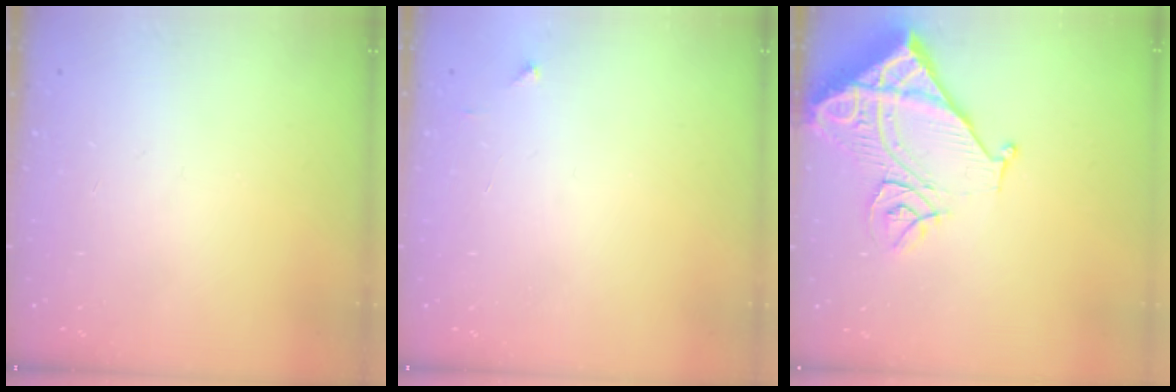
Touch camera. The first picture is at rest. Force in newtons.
{"total": 2.0, "press": 2.0, "slide": 0.2}
{"total": 15.0, "press": 14.9, "slide": 1.9}